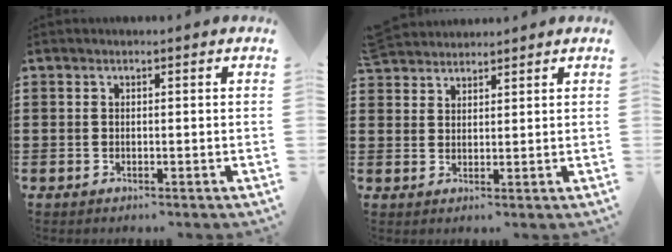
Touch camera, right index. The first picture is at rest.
{"total": 3.1, "force": [3.0, 0.5, -0.3], "torque": [-0.004, -0.001, 0.060]}